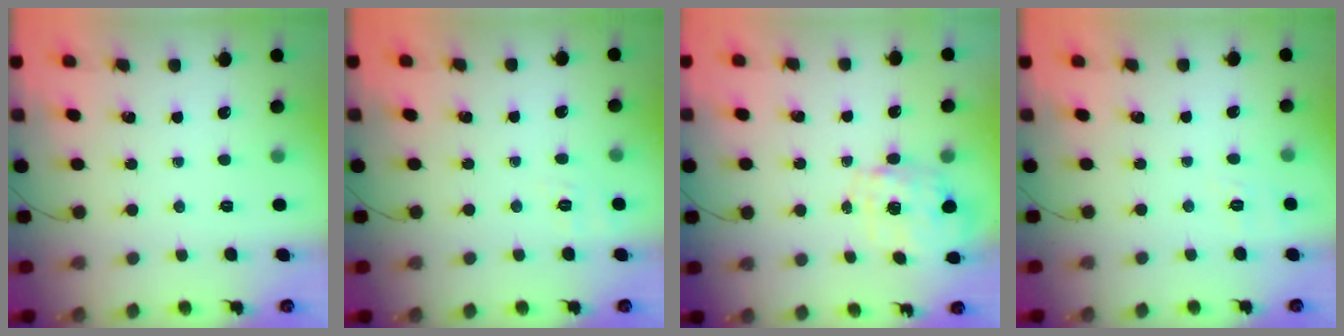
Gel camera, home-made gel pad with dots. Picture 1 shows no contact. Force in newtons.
{"total": 1.8, "press": 0.4, "slide": 1.8}
{"total": 2.8, "press": 2.7, "slide": 0.9}
{"total": 4.5, "press": 4.1, "slide": 2.0}